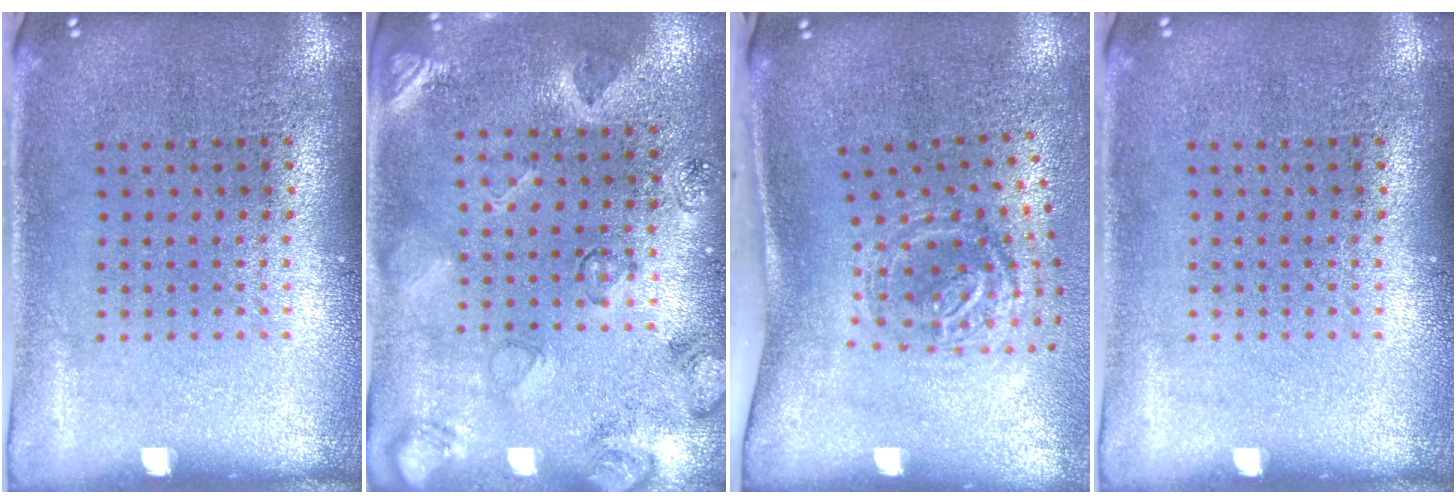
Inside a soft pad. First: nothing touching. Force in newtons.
{"total": 2.5, "press": 1.9, "slide": 1.6}
{"total": 1.8, "press": 1.2, "slide": 1.3}
{"total": 0.0}